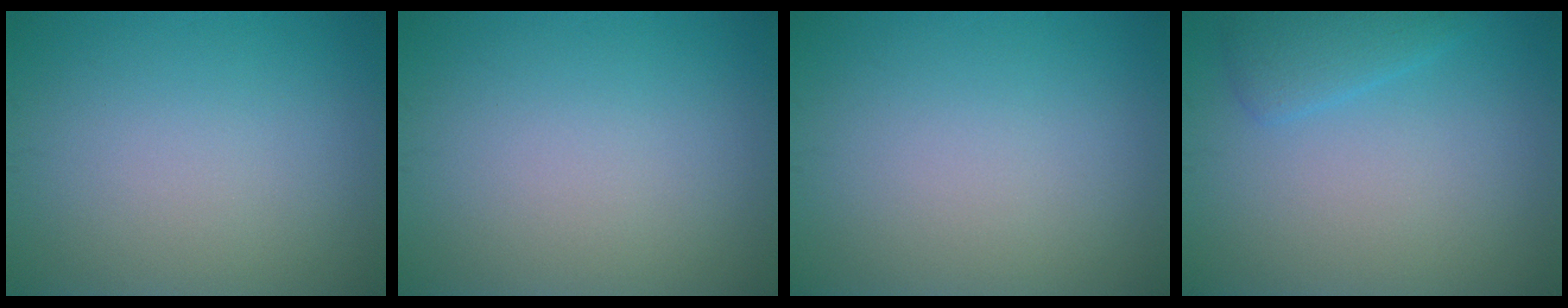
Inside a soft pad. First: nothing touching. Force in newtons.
{"total": 0.0}
{"total": 0.0}
{"total": 2.2, "press": 2.1, "slide": 0.2}